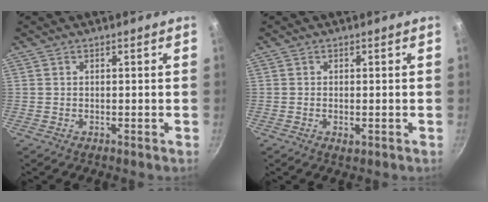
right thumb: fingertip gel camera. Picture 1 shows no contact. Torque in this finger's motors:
{"motor_torque": [-0.57, -0.19, 0.09, 0.43, -0.01]}